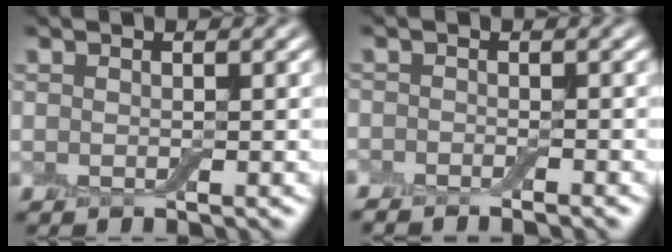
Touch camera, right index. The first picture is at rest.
{"total": 1.6, "force": [-1.5, 0.2, 0.3], "torque": [-0.003, -0.002, -0.030]}